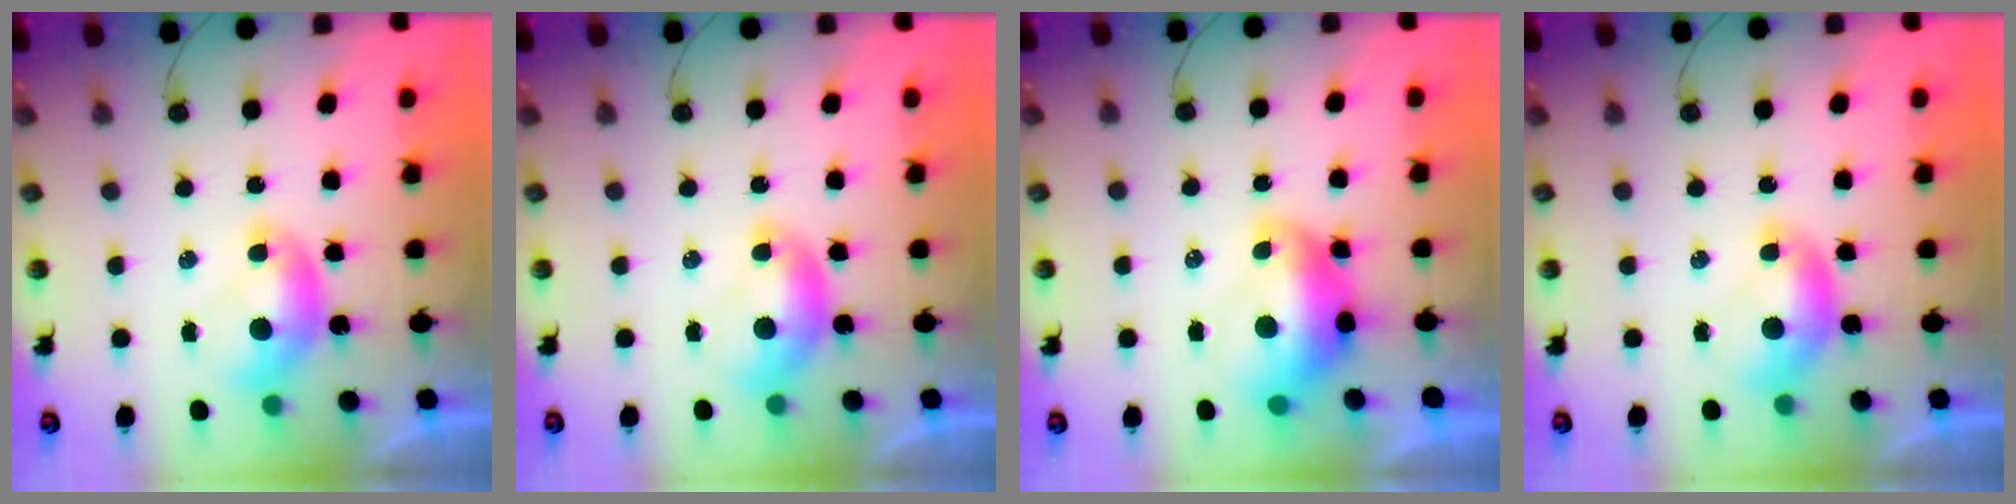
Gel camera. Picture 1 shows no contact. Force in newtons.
{"total": 0.0}
{"total": 2.9, "press": 2.8, "slide": 0.7}
{"total": 0.0}